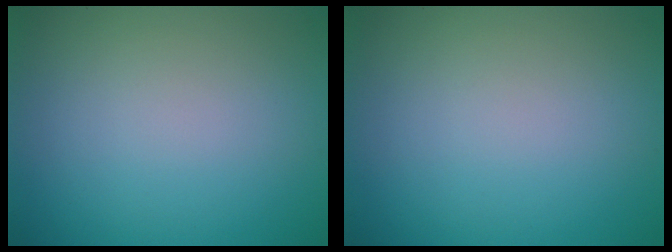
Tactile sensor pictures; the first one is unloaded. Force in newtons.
{"total": 0.0}